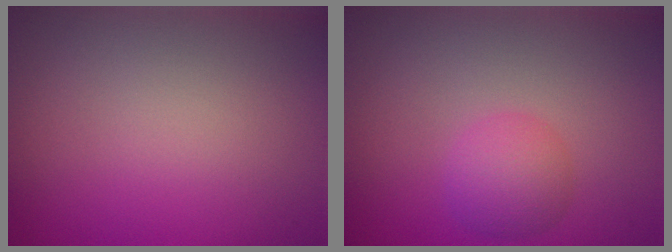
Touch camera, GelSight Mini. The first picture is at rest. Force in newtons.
{"total": 2.7, "press": 2.7, "slide": 0.1}